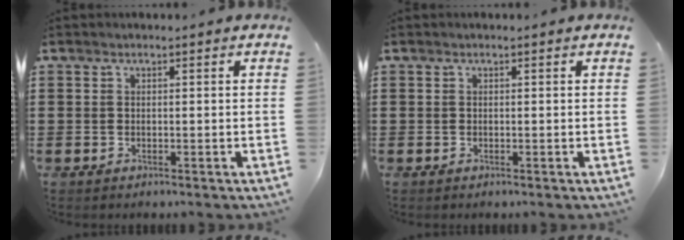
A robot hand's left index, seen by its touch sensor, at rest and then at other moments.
{"total": 0.0}